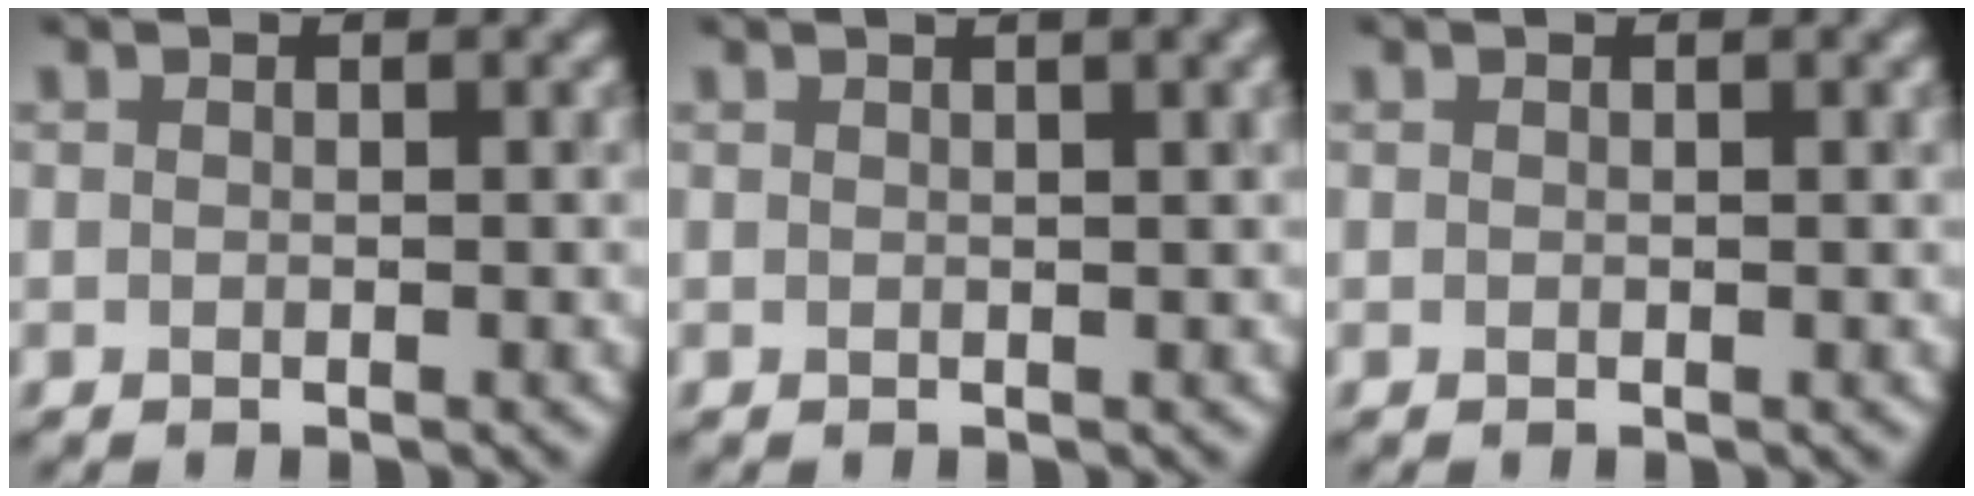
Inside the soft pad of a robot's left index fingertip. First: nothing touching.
{"total": 4.8, "force": [2.0, 2.1, 3.8], "torque": [-0.026, 0.028, -0.005]}
{"total": 1.2, "force": [0.5, 0.4, 1.0], "torque": [-0.016, 0.000, 0.006]}